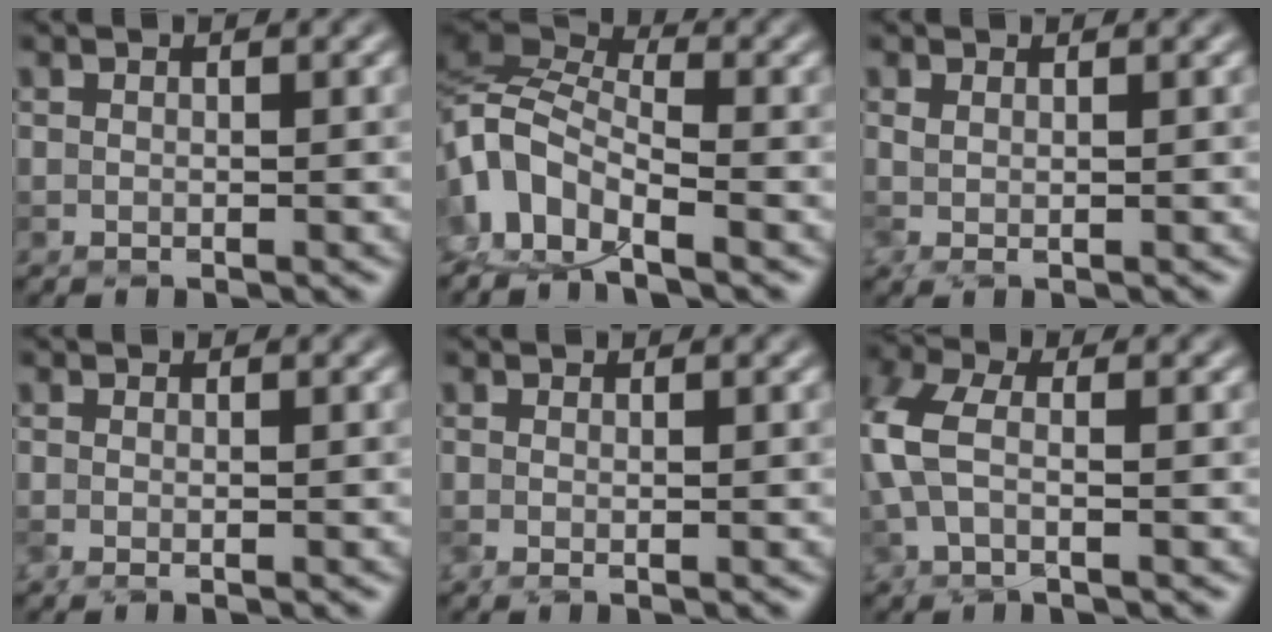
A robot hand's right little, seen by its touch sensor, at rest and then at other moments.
{"total": 5.7, "force": [-1.7, 2.8, 4.6], "torque": [-0.089, 0.018, -0.056]}
{"total": 1.1, "force": [0.8, 0.2, 0.8], "torque": [-0.019, 0.003, 0.011]}
{"total": 1.2, "force": [-0.8, 0.2, 0.9], "torque": [-0.016, -0.009, -0.019]}
{"total": 0.8, "force": [-0.1, 0.1, 0.8], "torque": [-0.020, -0.007, -0.009]}
{"total": 4.1, "force": [0.0, 1.7, 3.7], "torque": [-0.107, 0.009, -0.012]}